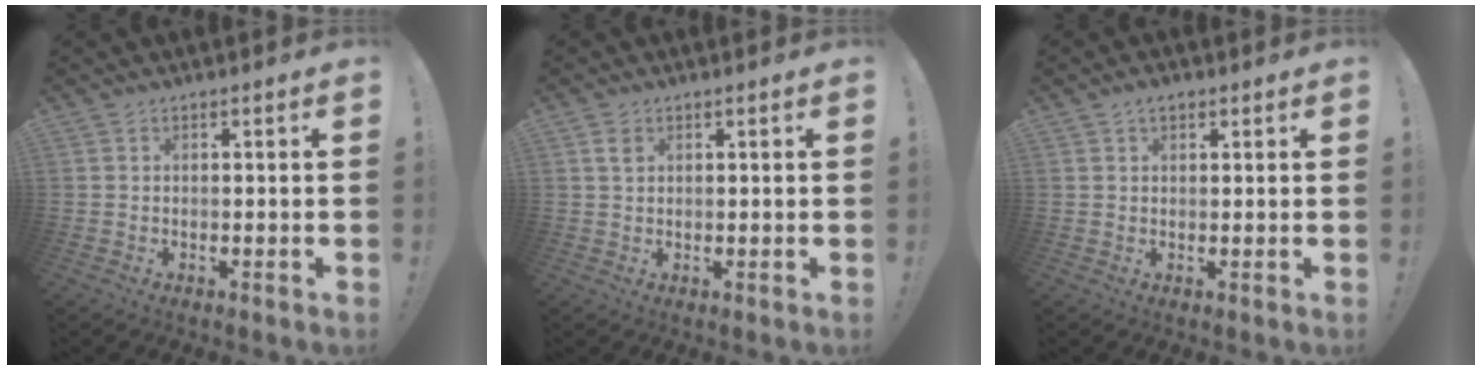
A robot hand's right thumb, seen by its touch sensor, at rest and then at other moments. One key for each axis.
{"total": 2.6, "fx": 1.3, "fy": 1.8, "fz": 1.4, "tx": -0.019, "ty": -0.001, "tz": 0.023}
{"total": 2.5, "fx": 1.4, "fy": 1.3, "fz": 1.5, "tx": -0.023, "ty": -0.002, "tz": 0.026}